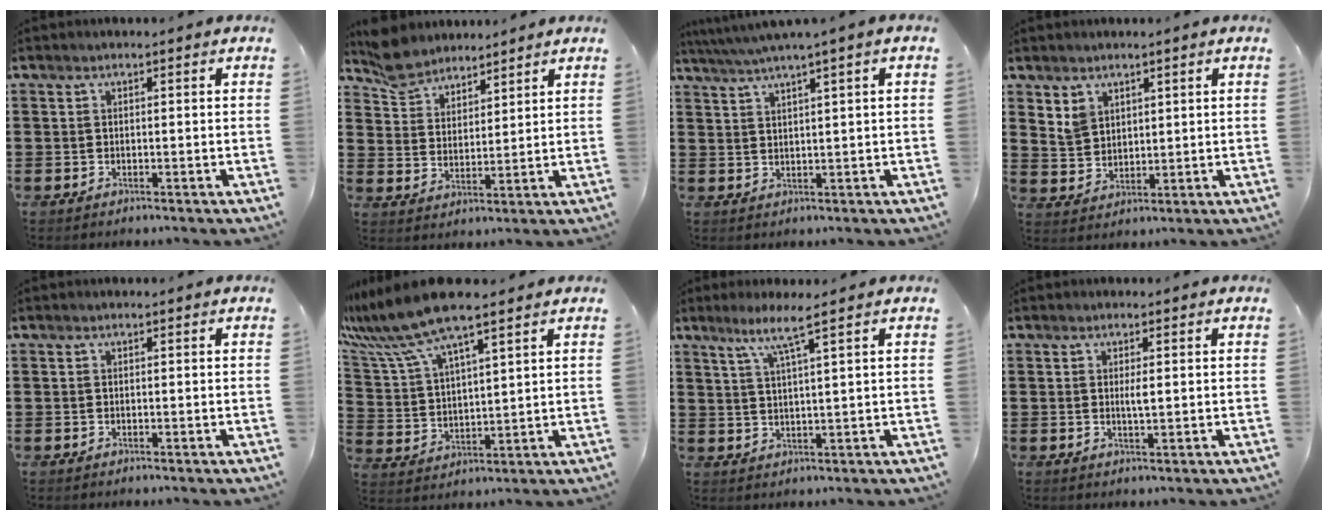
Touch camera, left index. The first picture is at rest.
{"total": 5.6, "force": [5.2, 2.2, 0.3], "torque": [-0.032, -0.008, 0.099]}
{"total": 2.7, "force": [1.7, -0.5, 2.1], "torque": [-0.045, -0.003, 0.028]}
{"total": 3.6, "force": [2.5, 2.5, 0.7], "torque": [-0.023, 0.009, 0.049]}
{"total": 0.0}
{"total": 10.7, "force": [8.7, 1.5, 6.0], "torque": [-0.154, -0.033, 0.150]}
{"total": 6.8, "force": [4.4, -0.9, 5.1], "torque": [-0.113, -0.014, 0.071]}
{"total": 1.9, "force": [0.3, 0.3, 1.9], "torque": [-0.037, 0.000, 0.004]}